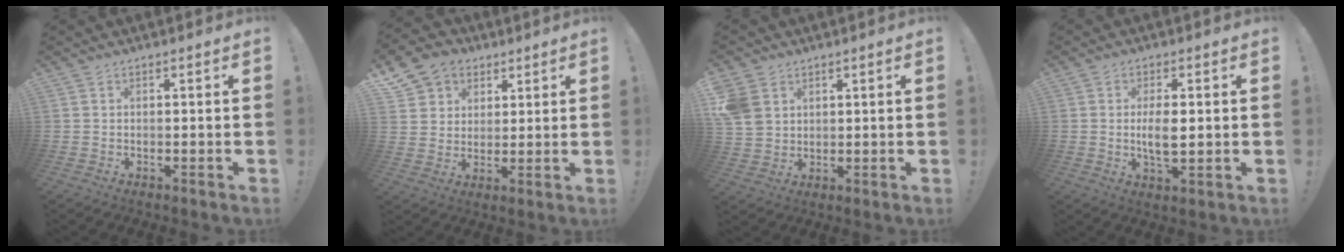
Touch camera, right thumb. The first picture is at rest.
{"total": 9.7, "force": [4.8, 8.1, 2.5], "torque": [-0.040, -0.025, 0.100]}
{"total": 7.5, "force": [3.3, 6.0, 3.0], "torque": [-0.069, -0.008, 0.070]}
{"total": 6.4, "force": [0.1, 2.6, 5.8], "torque": [-0.109, -0.011, -0.007]}